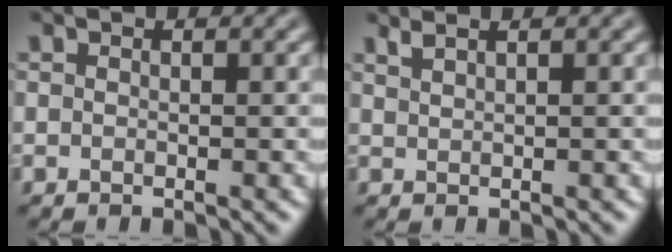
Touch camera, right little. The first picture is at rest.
{"total": 1.4, "force": [1.2, -0.7, -0.4], "torque": [-0.002, 0.001, 0.025]}